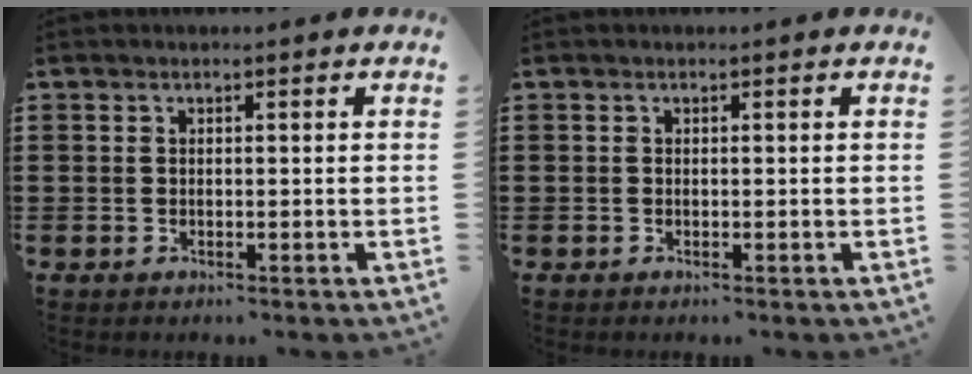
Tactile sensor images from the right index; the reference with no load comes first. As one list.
[{"total": 0.0}]